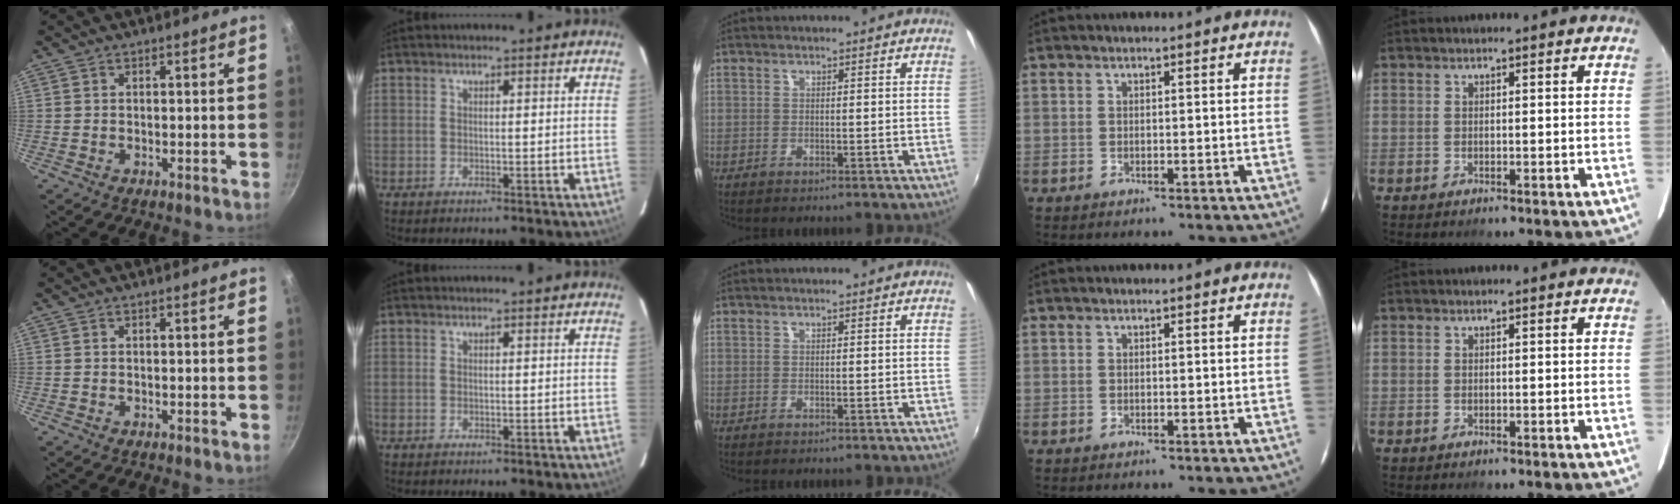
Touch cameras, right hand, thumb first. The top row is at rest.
{}